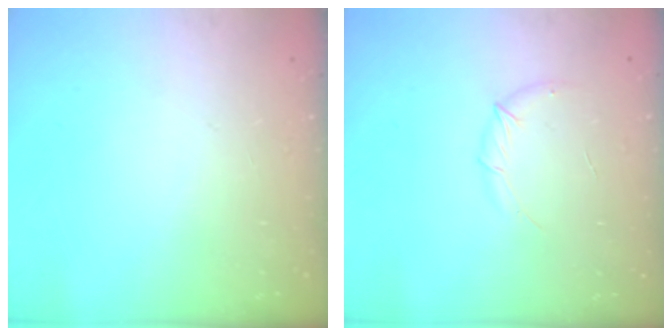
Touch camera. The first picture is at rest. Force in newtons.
{"total": 5.7, "press": 5.5, "slide": 1.6}